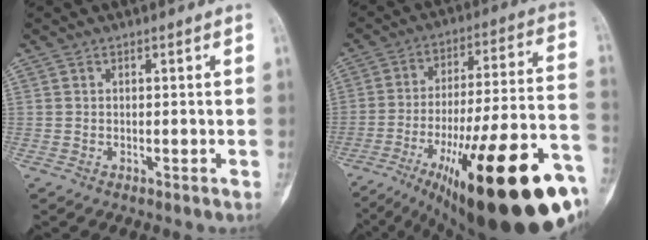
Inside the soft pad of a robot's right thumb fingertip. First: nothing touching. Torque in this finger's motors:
{"motor_torque": [3.54, 1.47, 2.15, -0.62, 0.63]}